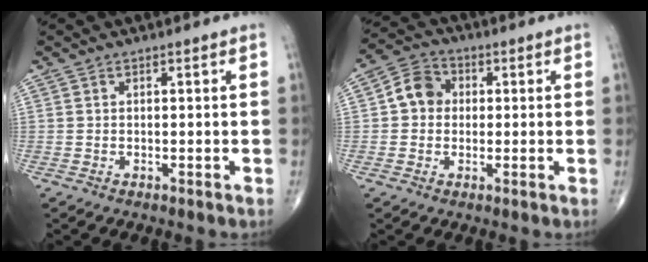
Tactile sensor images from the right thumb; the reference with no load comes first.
{"total": 6.4, "force": [0.4, 5.6, 3.2], "torque": [-0.042, 0.016, -0.004]}